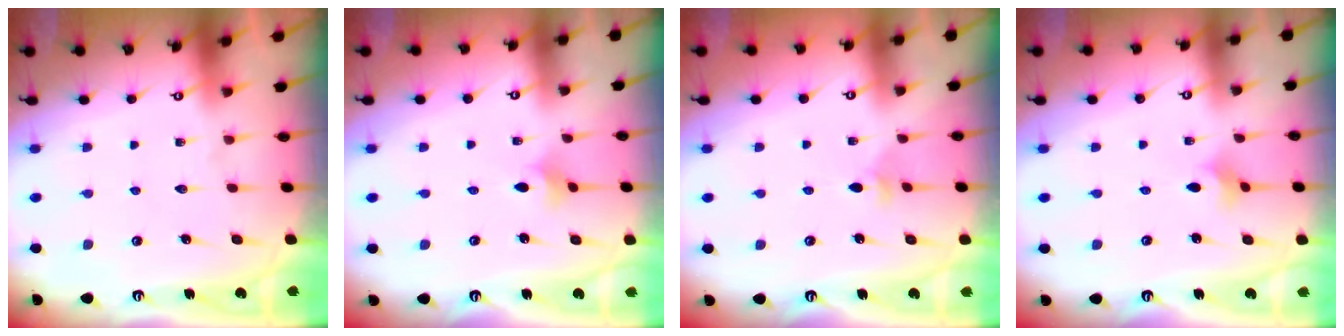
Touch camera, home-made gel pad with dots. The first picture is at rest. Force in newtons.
{"total": 2.5, "press": 2.4, "slide": 0.6}
{"total": 3.2, "press": 3.1, "slide": 0.6}
{"total": 2.6, "press": 2.5, "slide": 0.5}